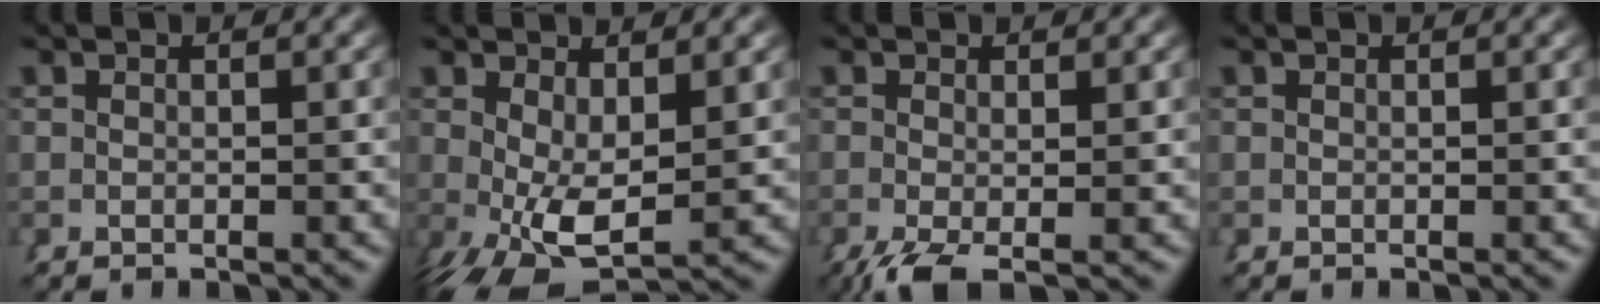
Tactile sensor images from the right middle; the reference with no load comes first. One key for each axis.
{"total": 6.3, "fx": -0.7, "fy": 3.4, "fz": 5.3, "tx": -0.092, "ty": -0.030, "tz": 0.010}
{"total": 3.0, "fx": -1.9, "fy": 1.1, "fz": 2.0, "tx": -0.050, "ty": -0.026, "tz": -0.018}
{"total": 0.0}